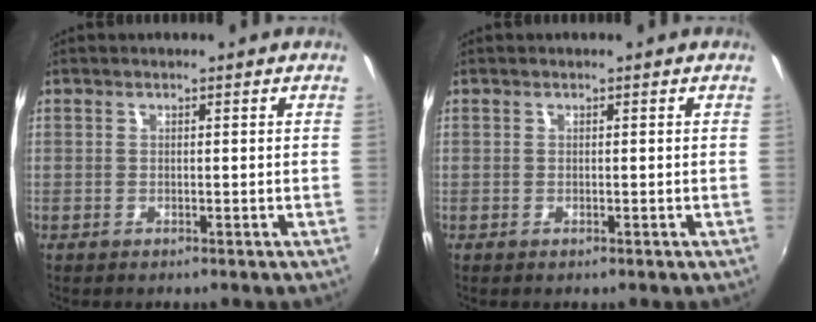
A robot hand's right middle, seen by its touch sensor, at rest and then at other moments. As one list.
[{"total": 0.0}]